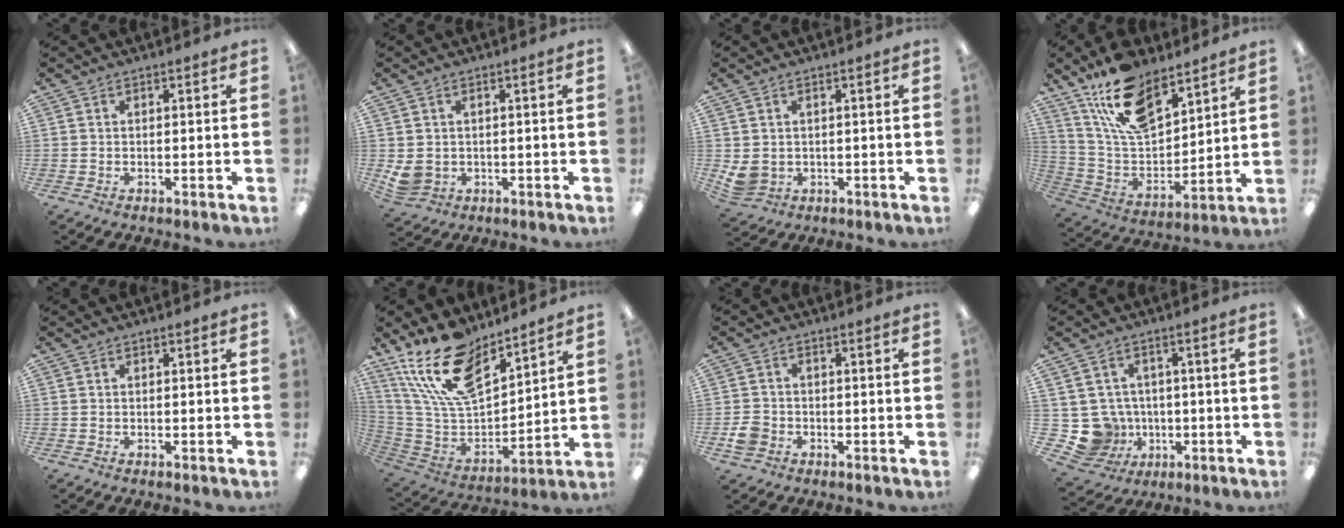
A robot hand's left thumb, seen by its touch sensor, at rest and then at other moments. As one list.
[{"total": 4.1, "force": [0.4, 3.5, 2.1], "torque": [-0.051, -0.010, 0.006]}, {"total": 3.9, "force": [0.6, 3.3, 2.0], "torque": [-0.059, -0.006, 0.011]}, {"total": 17.3, "force": [12.6, 7.9, 9.0], "torque": [-0.173, -0.063, 0.227]}, {"total": 0.0}, {"total": 20.8, "force": [14.6, 9.6, 11.4], "torque": [-0.233, -0.089, 0.266]}, {"total": 3.6, "force": [-1.8, 2.8, 1.3], "torque": [-0.024, 0.005, -0.034]}, {"total": 8.5, "force": [-1.0, 8.3, 1.5], "torque": [-0.073, 0.002, -0.007]}]